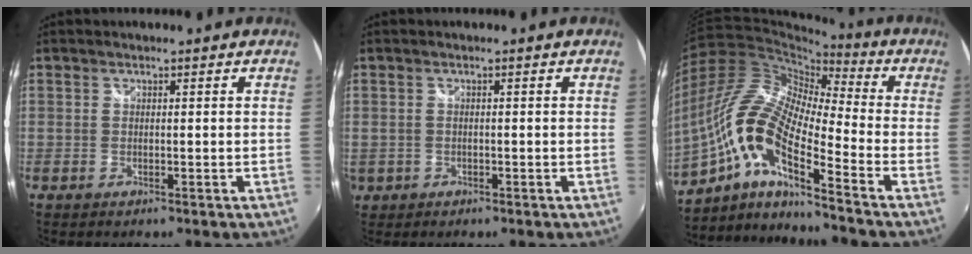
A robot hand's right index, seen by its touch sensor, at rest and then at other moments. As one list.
[{"total": 3.1, "force": [-0.4, 2.8, 1.2], "torque": [-0.029, -0.001, 0.000]}, {"total": 16.8, "force": [-8.0, 3.8, 14.3], "torque": [-0.253, -0.012, -0.174]}]